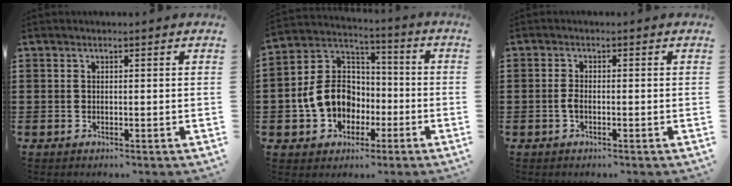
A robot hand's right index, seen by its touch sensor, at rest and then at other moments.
{"total": 10.5, "force": [-2.4, 8.8, 5.2], "torque": [-0.151, 0.021, -0.048]}
{"total": 1.5, "force": [-0.5, 0.5, 1.3], "torque": [-0.033, -0.002, -0.012]}